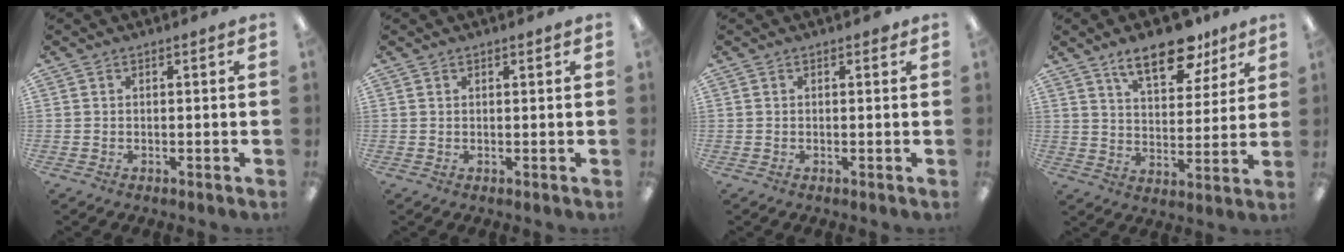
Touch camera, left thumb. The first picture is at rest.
{"total": 0.6, "force": [0.5, 0.2, 0.1], "torque": [0.005, -0.001, 0.007]}
{"total": 0.7, "force": [0.4, 0.4, 0.4], "torque": [-0.002, -0.001, 0.005]}
{"total": 14.8, "force": [10.0, 6.7, 8.6], "torque": [-0.119, -0.045, 0.170]}